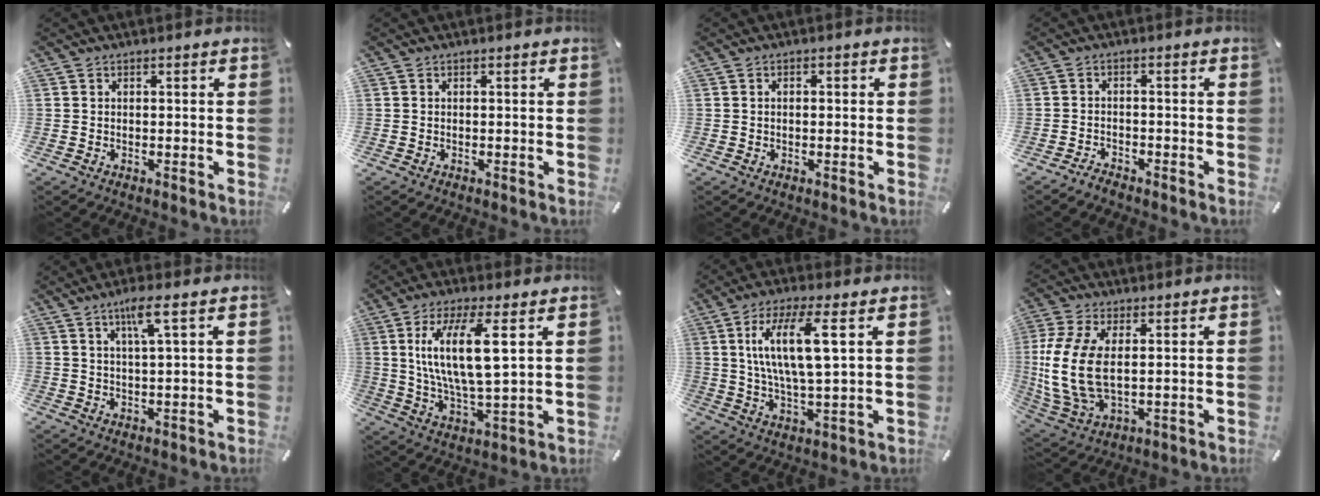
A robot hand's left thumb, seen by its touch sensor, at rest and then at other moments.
{"total": 0.0}
{"total": 1.0, "force": [-0.2, 0.6, 0.8], "torque": [-0.014, 0.002, -0.005]}
{"total": 2.2, "force": [-2.1, 0.5, 0.2], "torque": [-0.005, 0.013, -0.045]}
{"total": 6.1, "force": [2.8, 0.5, 5.4], "torque": [-0.111, 0.003, 0.045]}
{"total": 13.9, "force": [4.5, 4.1, 12.5], "torque": [-0.239, -0.010, 0.071]}
{"total": 13.0, "force": [3.9, 3.6, 11.9], "torque": [-0.242, 0.000, 0.060]}
{"total": 13.4, "force": [1.5, 7.6, 11.0], "torque": [-0.255, -0.011, 0.031]}